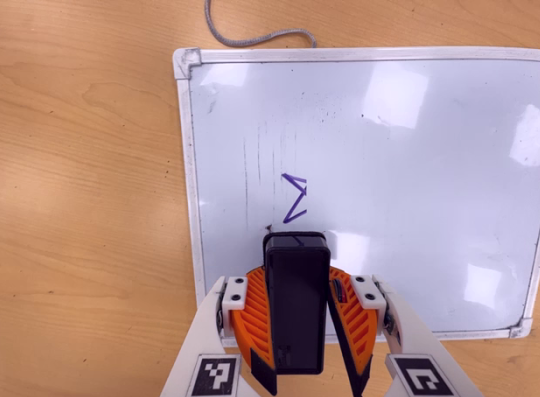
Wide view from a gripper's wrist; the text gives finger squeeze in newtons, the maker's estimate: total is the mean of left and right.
{"total": 9.1, "left": 8.2, "right": 10.1}